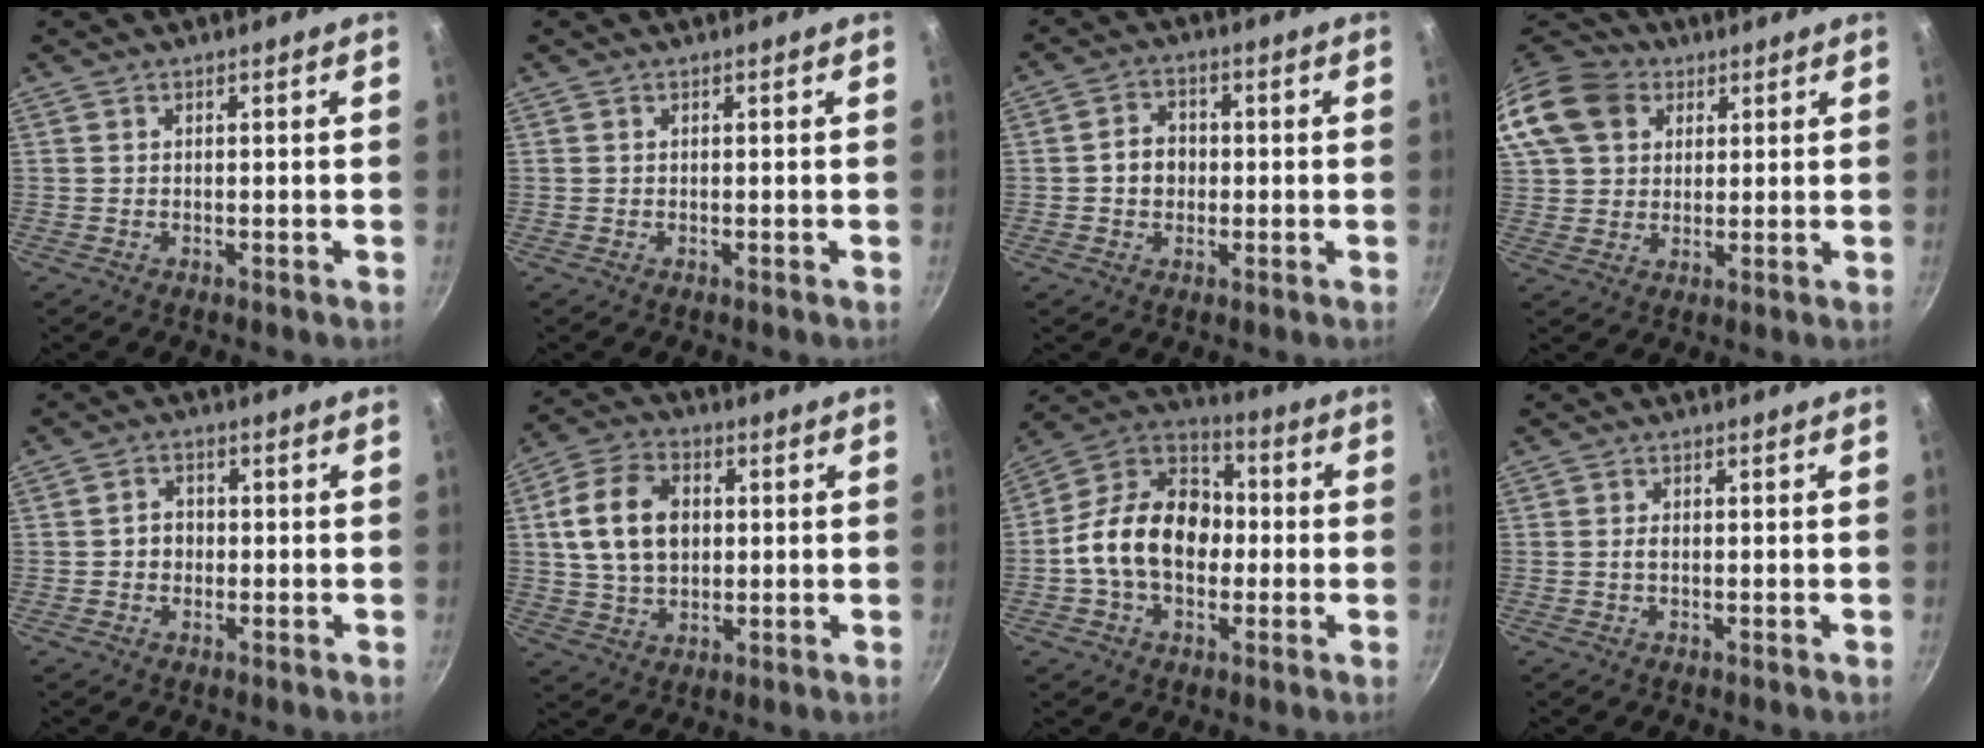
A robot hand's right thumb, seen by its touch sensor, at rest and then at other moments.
{"total": 0.0}
{"total": 5.1, "force": [-0.3, 4.3, 2.7], "torque": [-0.019, 0.011, -0.010]}
{"total": 17.9, "force": [6.9, 13.8, 9.1], "torque": [-0.197, 0.025, 0.121]}
{"total": 3.2, "force": [-0.4, 2.9, 1.5], "torque": [-0.004, 0.010, -0.007]}
{"total": 13.1, "force": [1.9, 9.4, 9.0], "torque": [-0.146, 0.008, 0.030]}
{"total": 17.9, "force": [-1.3, 12.9, 12.3], "torque": [-0.170, 0.042, -0.042]}
{"total": 1.2, "force": [-0.1, 0.7, 0.9], "torque": [-0.017, 0.003, -0.002]}